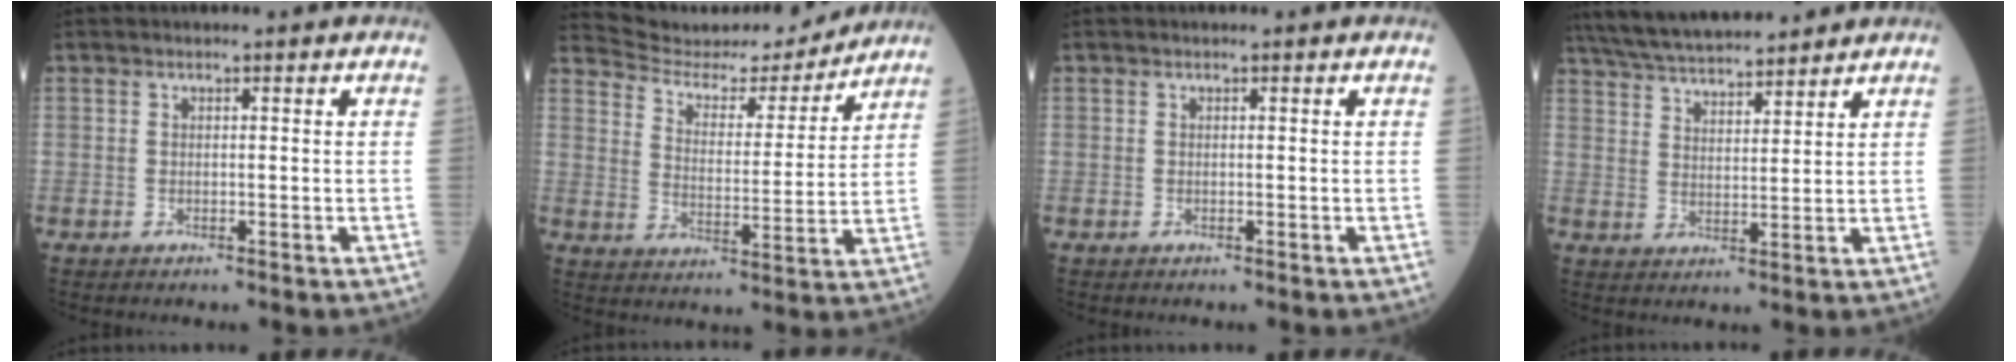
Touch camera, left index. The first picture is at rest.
{"total": 13.8, "force": [13.5, 1.7, 2.3], "torque": [-0.045, -0.006, 0.204]}
{"total": 0.0}
{"total": 12.9, "force": [11.7, 1.9, 5.0], "torque": [-0.098, 0.029, 0.201]}